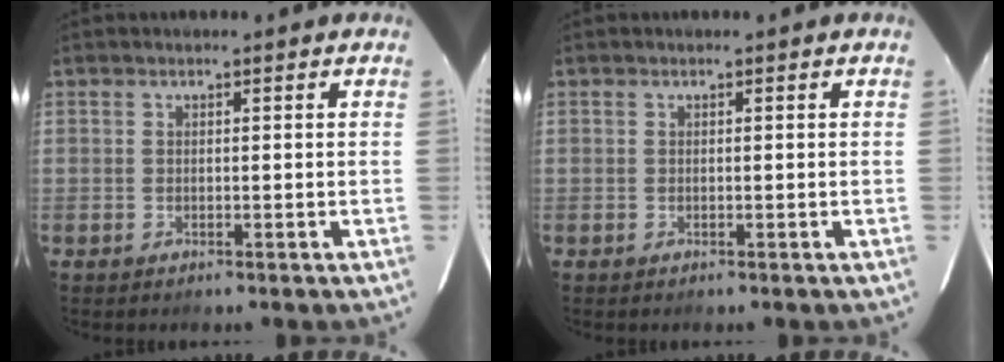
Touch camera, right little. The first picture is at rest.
{"total": 0.0}